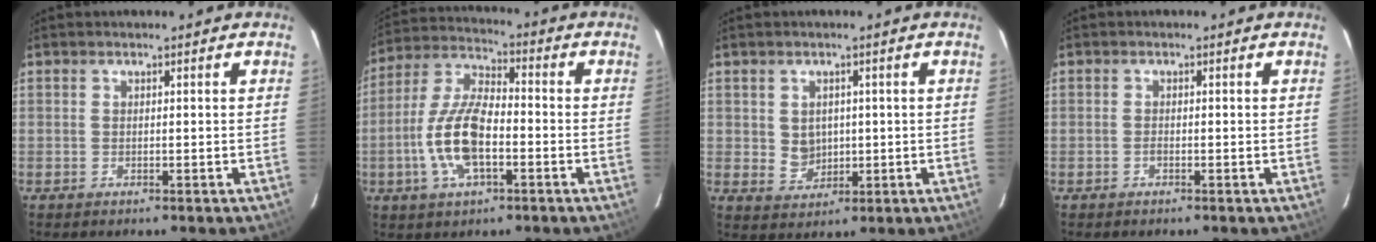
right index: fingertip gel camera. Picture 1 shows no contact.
{"total": 12.9, "force": [-3.6, 5.3, 11.2], "torque": [-0.239, 0.004, -0.070]}
{"total": 4.3, "force": [0.5, 3.9, 1.8], "torque": [-0.033, 0.004, 0.019]}
{"total": 0.6, "force": [-0.3, 0.3, 0.4], "torque": [-0.006, 0.002, -0.007]}